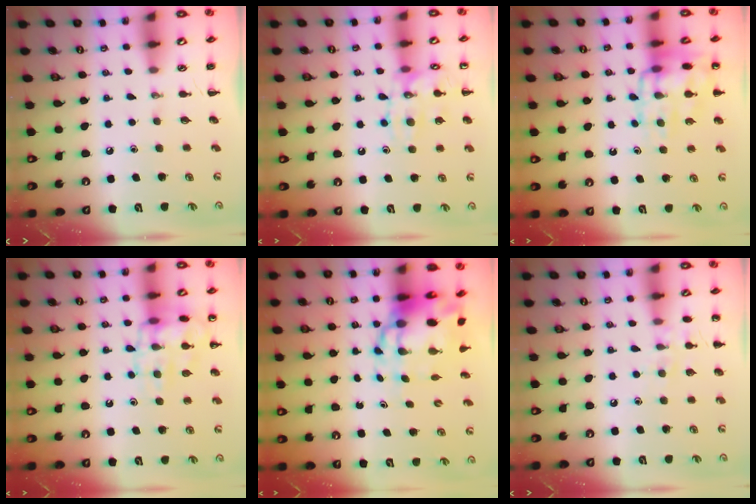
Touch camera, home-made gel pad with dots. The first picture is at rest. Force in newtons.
{"total": 12.2, "press": 12.2, "slide": 0.8}
{"total": 14.3, "press": 14.2, "slide": 1.9}
{"total": 13.3, "press": 13.3, "slide": 1.1}
{"total": 10.1, "press": 9.7, "slide": 2.8}
{"total": 7.3, "press": 7.2, "slide": 1.5}